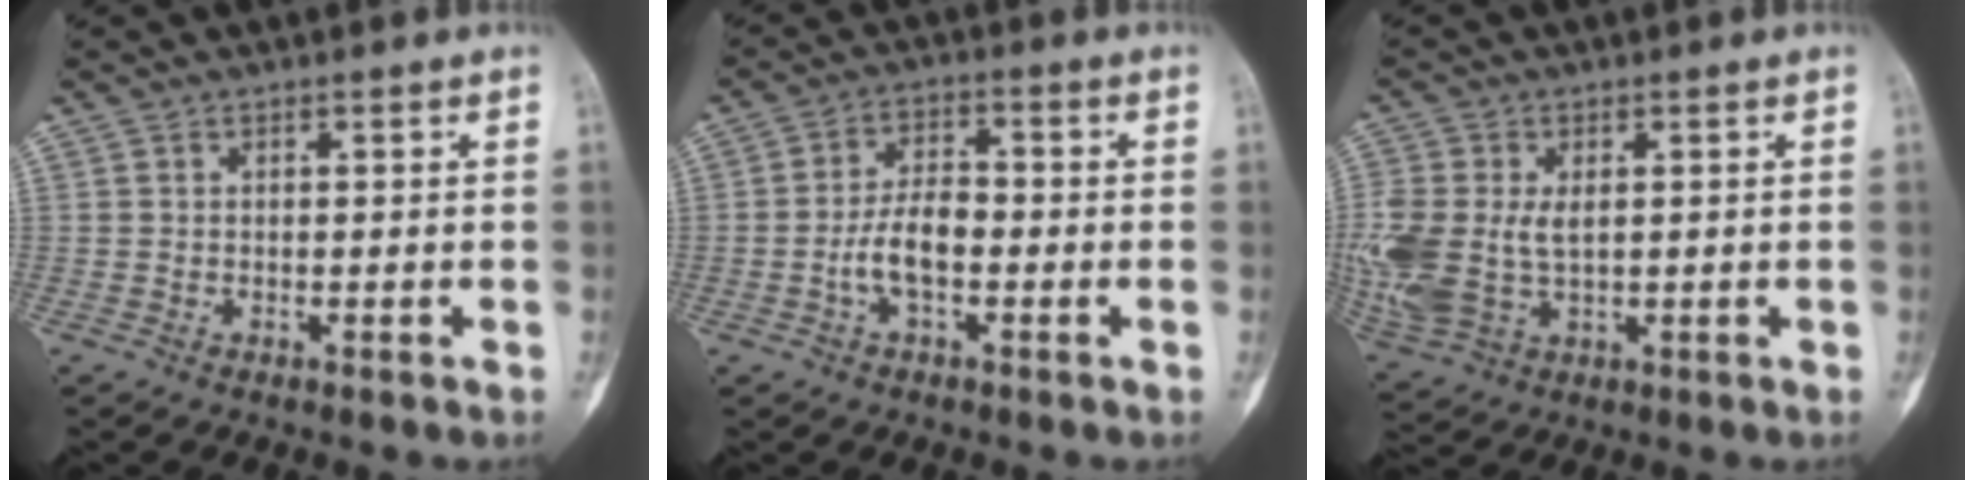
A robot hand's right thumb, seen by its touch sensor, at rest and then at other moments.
{"total": 6.7, "force": [-1.9, 3.2, 5.6], "torque": [-0.104, 0.023, -0.036]}
{"total": 15.2, "force": [0.2, 10.1, 11.4], "torque": [-0.300, -0.006, 0.021]}